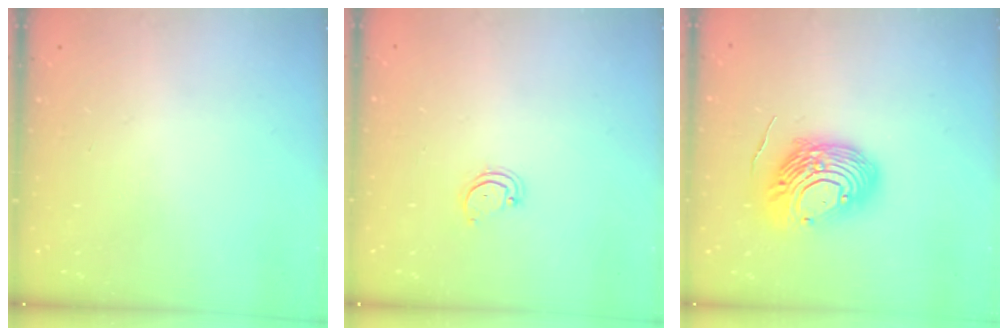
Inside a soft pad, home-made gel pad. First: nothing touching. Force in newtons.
{"total": 3.0, "press": 3.0, "slide": 0.2}
{"total": 14.9, "press": 14.8, "slide": 1.6}